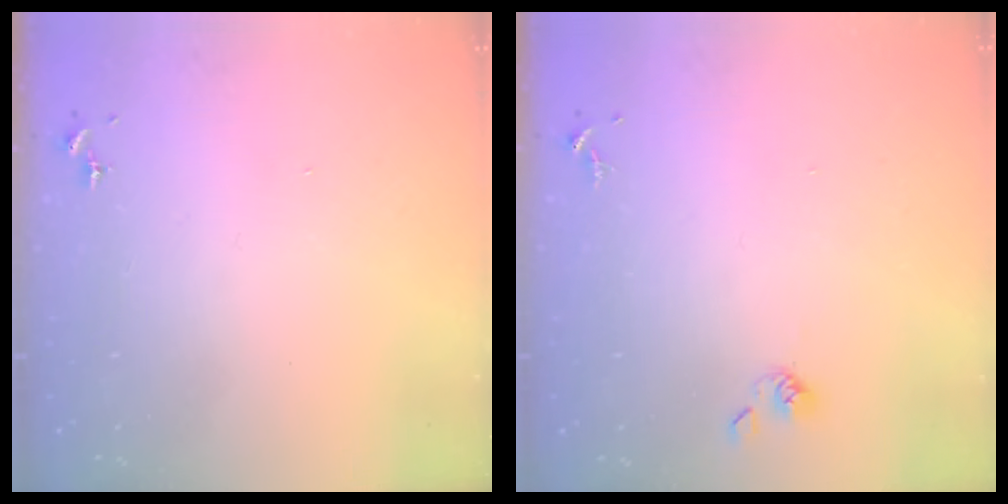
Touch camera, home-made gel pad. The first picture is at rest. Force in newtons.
{"total": 4.4, "press": 4.1, "slide": 1.6}